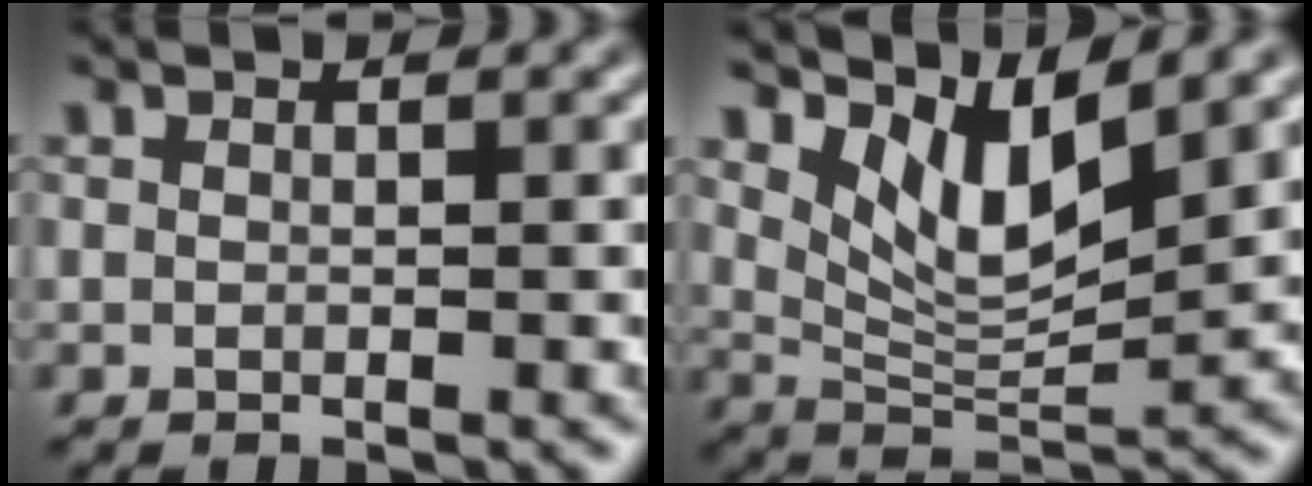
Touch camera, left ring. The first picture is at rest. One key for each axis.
{"total": 5.9, "fx": 3.5, "fy": 2.2, "fz": 4.2, "tx": -0.086, "ty": -0.014, "tz": 0.066}